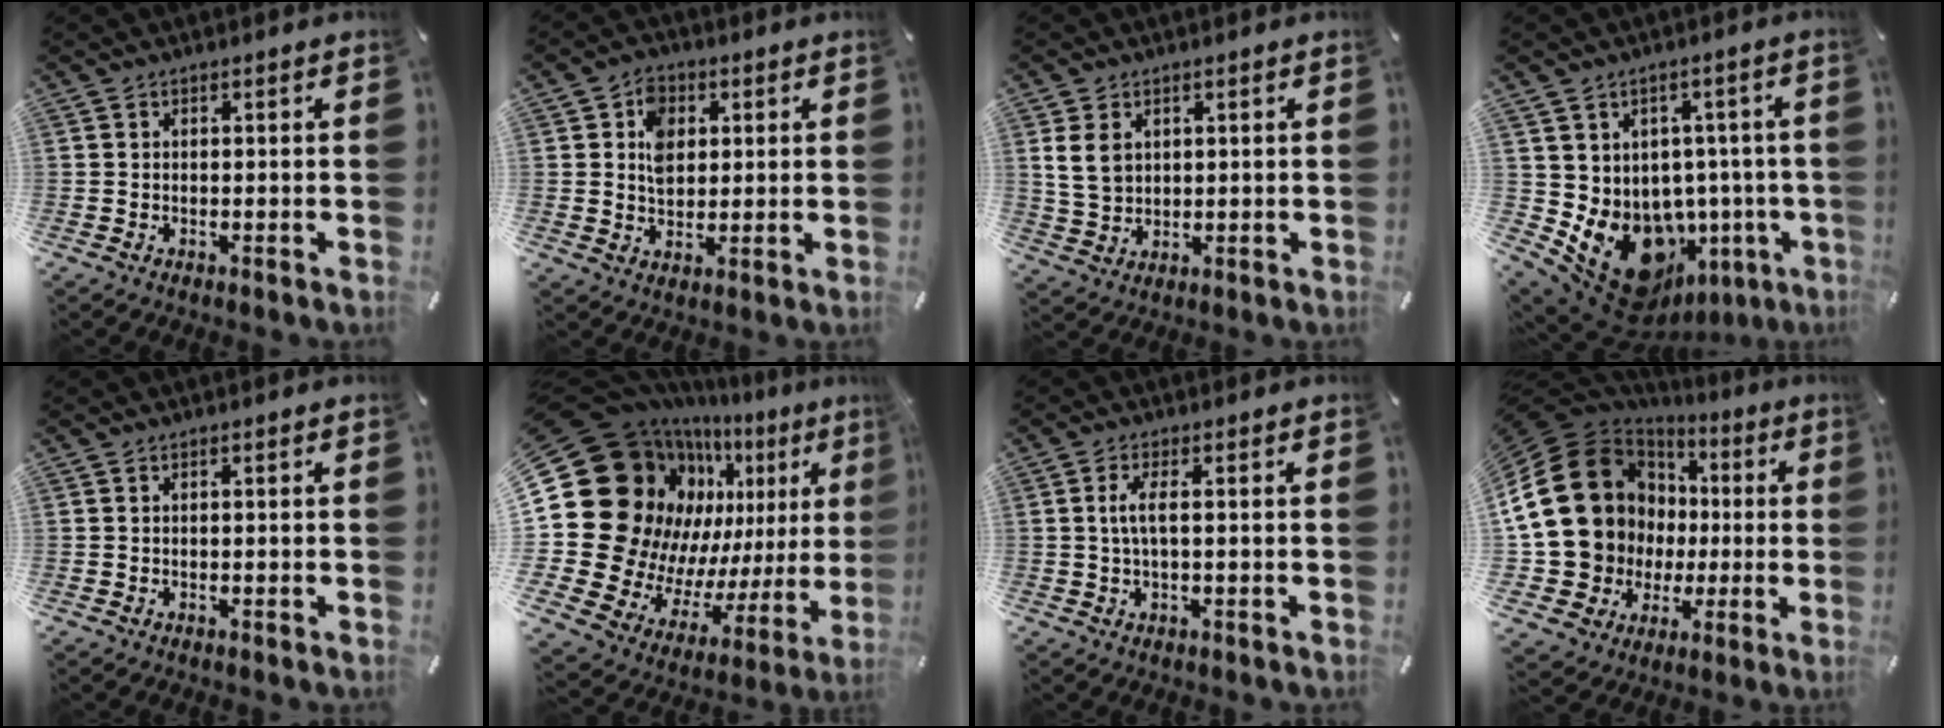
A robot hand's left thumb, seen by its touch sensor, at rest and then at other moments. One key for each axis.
{"total": 7.0, "fx": 1.6, "fy": 5.7, "fz": 3.7, "tx": -0.053, "ty": 0.002, "tz": 0.025}
{"total": 6.2, "fx": 1.9, "fy": 4.9, "fz": 3.3, "tx": -0.078, "ty": 0.002, "tz": 0.034}
{"total": 16.7, "fx": -6.5, "fy": 11.3, "fz": 10.3, "tx": -0.164, "ty": 0.002, "tz": -0.096}
{"total": 0.0}
{"total": 27.6, "fx": 7.9, "fy": 20.6, "fz": 16.6, "tx": -0.238, "ty": -0.124, "tz": 0.207}
{"total": 4.2, "fx": 0.4, "fy": 1.0, "fz": 4.1, "tx": -0.086, "ty": -0.001, "tz": 0.003}
{"total": 23.5, "fx": 3.5, "fy": 20.5, "fz": 10.9, "tx": -0.241, "ty": -0.034, "tz": 0.104}